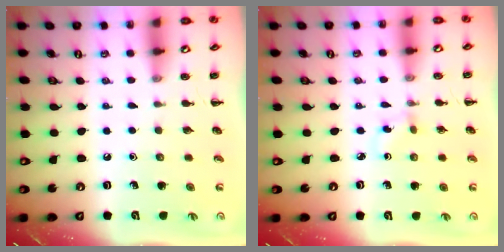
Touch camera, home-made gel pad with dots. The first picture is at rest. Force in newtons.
{"total": 1.3, "press": 1.1, "slide": 0.7}